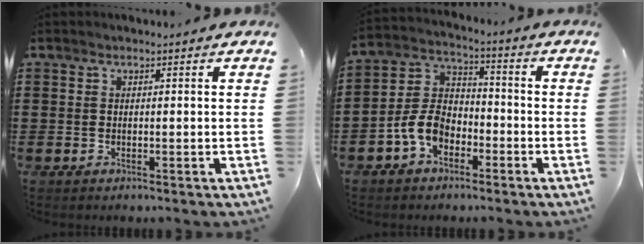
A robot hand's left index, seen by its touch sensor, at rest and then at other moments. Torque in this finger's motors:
{"motor_torque": [0.69, 0.27, 0.39, 0.14]}